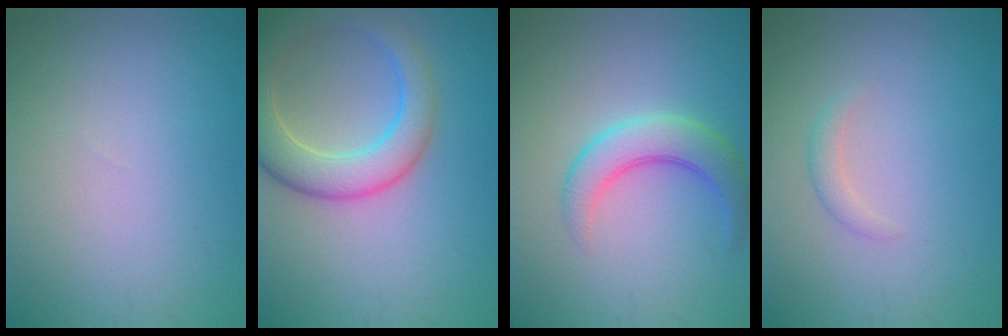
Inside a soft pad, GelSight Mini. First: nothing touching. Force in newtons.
{"total": 6.5, "press": 6.4, "slide": 0.4}
{"total": 4.0, "press": 4.0, "slide": 0.0}
{"total": 1.1, "press": 1.1, "slide": 0.1}